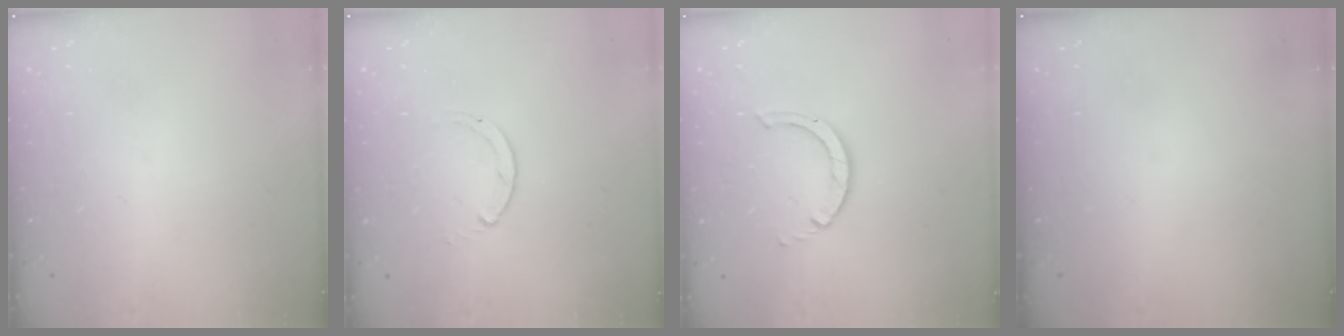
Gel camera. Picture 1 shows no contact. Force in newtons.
{"total": 0.8, "press": 0.7, "slide": 0.1}
{"total": 3.5, "press": 3.5, "slide": 0.6}
{"total": 0.0}